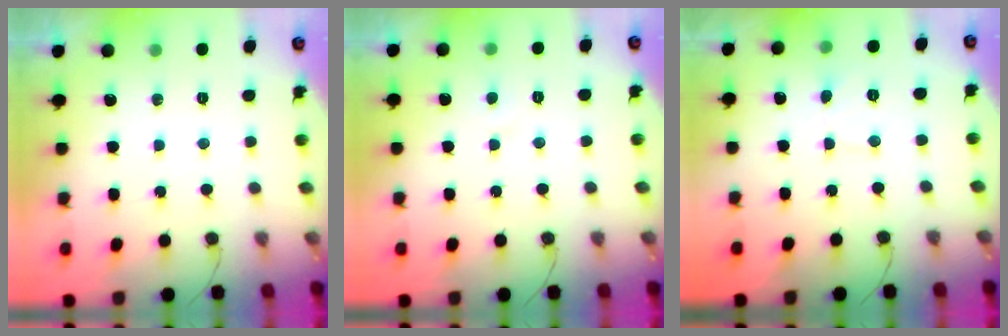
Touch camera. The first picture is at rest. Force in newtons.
{"total": 1.6, "press": 1.5, "slide": 0.2}
{"total": 2.4, "press": 2.4, "slide": 0.3}